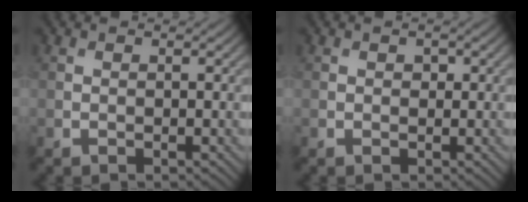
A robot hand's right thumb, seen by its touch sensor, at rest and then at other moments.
{"total": 0.7, "force": [0.2, 0.7, 0.3], "torque": [-0.003, -0.004, 0.001]}